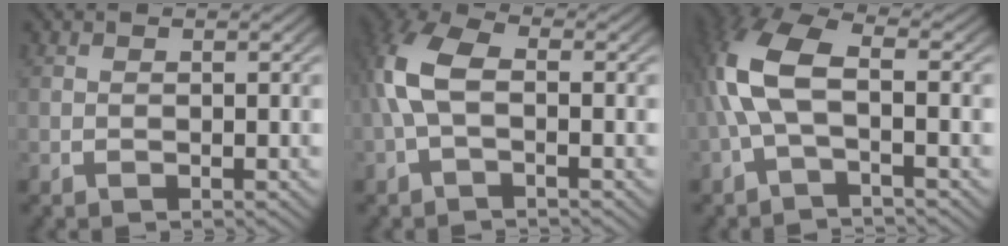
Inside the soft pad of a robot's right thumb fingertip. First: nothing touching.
{"total": 5.6, "force": [0.1, 3.4, 4.5], "torque": [-0.120, -0.004, 0.003]}
{"total": 7.3, "force": [-0.1, 3.9, 6.2], "torque": [-0.155, -0.004, -0.002]}